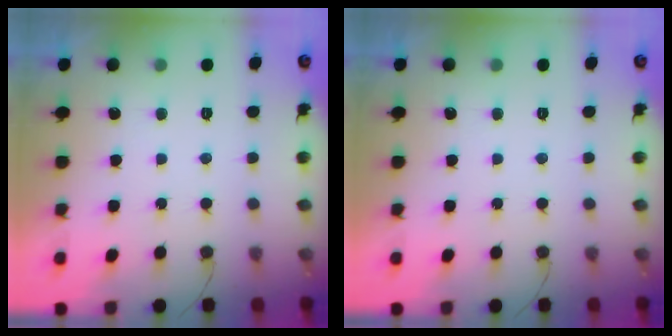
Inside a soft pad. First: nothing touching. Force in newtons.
{"total": 0.0}